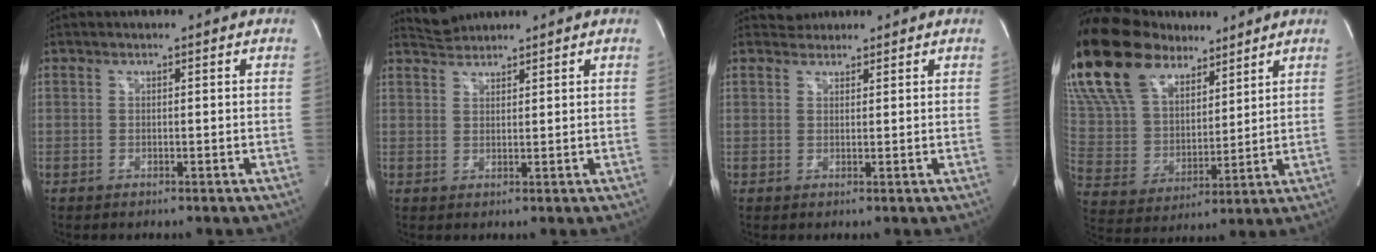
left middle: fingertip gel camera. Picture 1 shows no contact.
{"total": 2.5, "force": [2.5, -0.1, -0.5], "torque": [0.000, 0.006, 0.055]}
{"total": 1.8, "force": [1.6, 0.6, -0.5], "torque": [0.007, 0.009, 0.027]}
{"total": 20.3, "force": [14.9, 9.6, 9.9], "torque": [-0.244, 0.037, 0.286]}